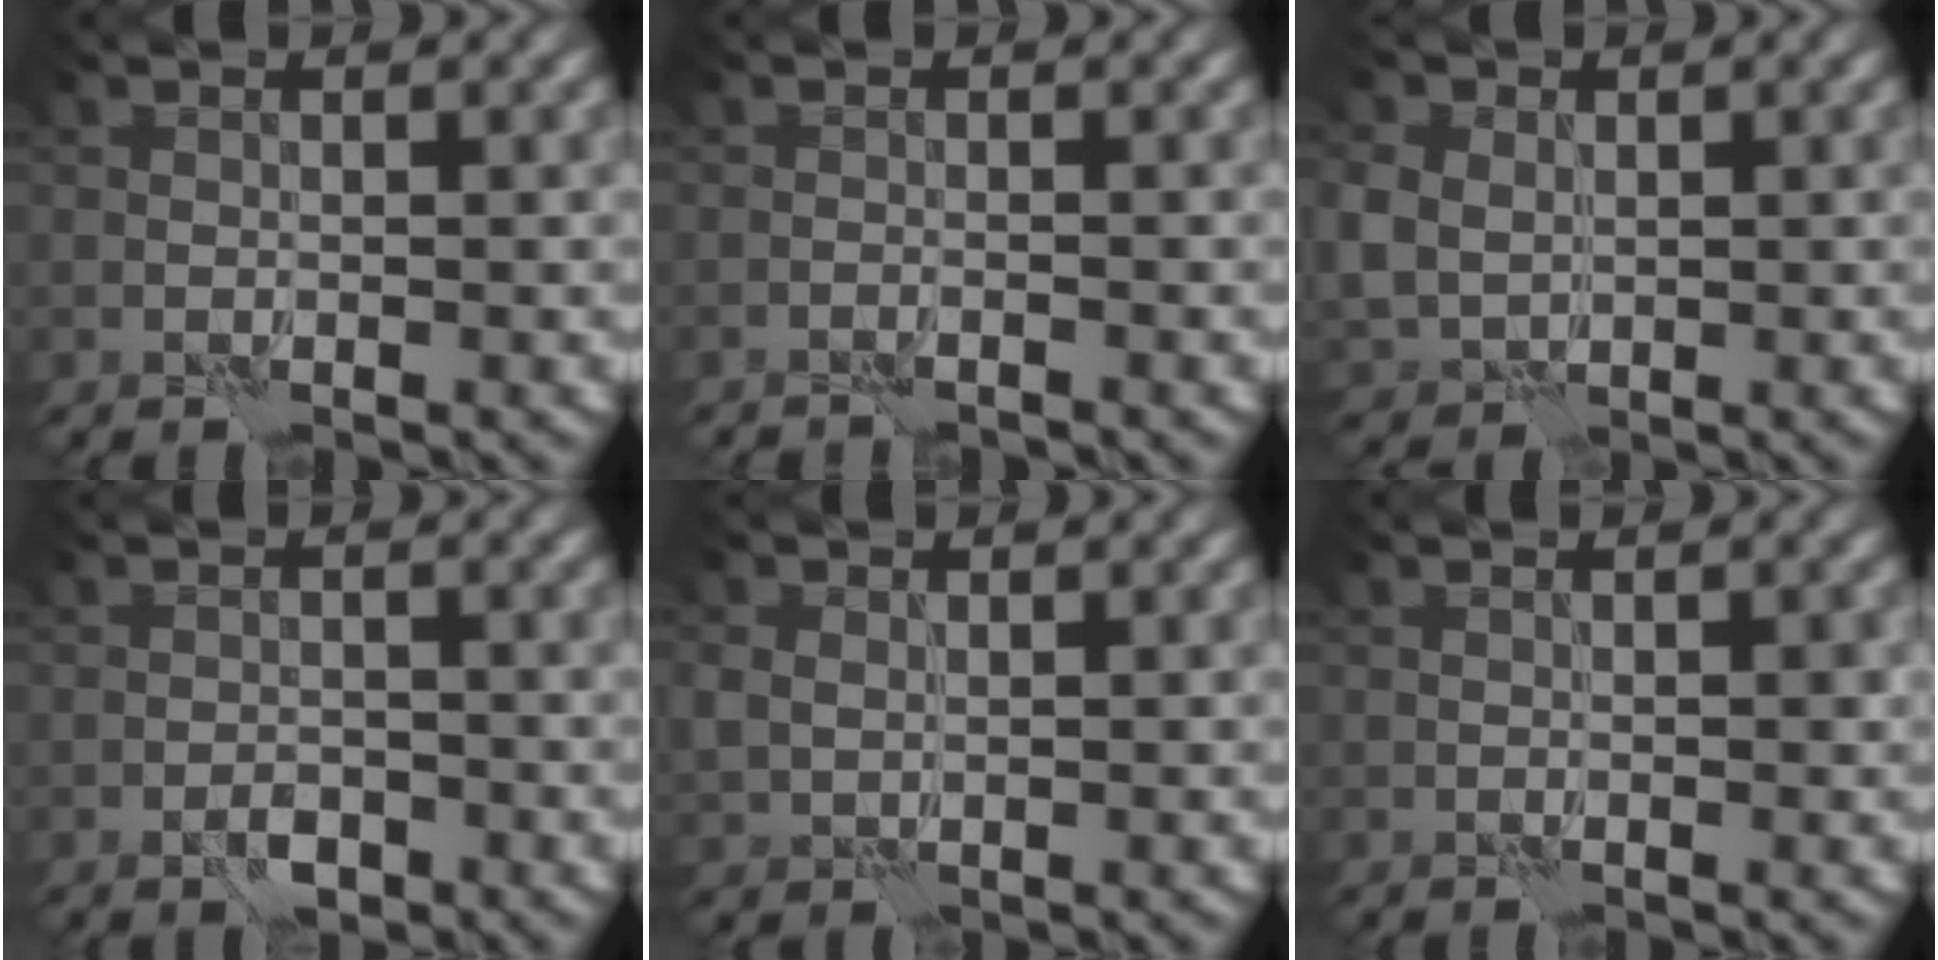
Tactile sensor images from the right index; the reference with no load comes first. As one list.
[{"total": 1.1, "force": [-1.0, -0.2, 0.3], "torque": [-0.014, 0.005, -0.018]}, {"total": 4.6, "force": [0.9, 3.9, 2.2], "torque": [-0.065, 0.008, 0.009]}, {"total": 1.6, "force": [-0.9, 0.8, 1.0], "torque": [-0.014, 0.003, -0.016]}, {"total": 1.6, "force": [0.6, 1.3, 0.8], "torque": [-0.021, 0.000, 0.011]}, {"total": 0.6, "force": [0.1, 0.2, 0.5], "torque": [-0.007, 0.001, 0.002]}]